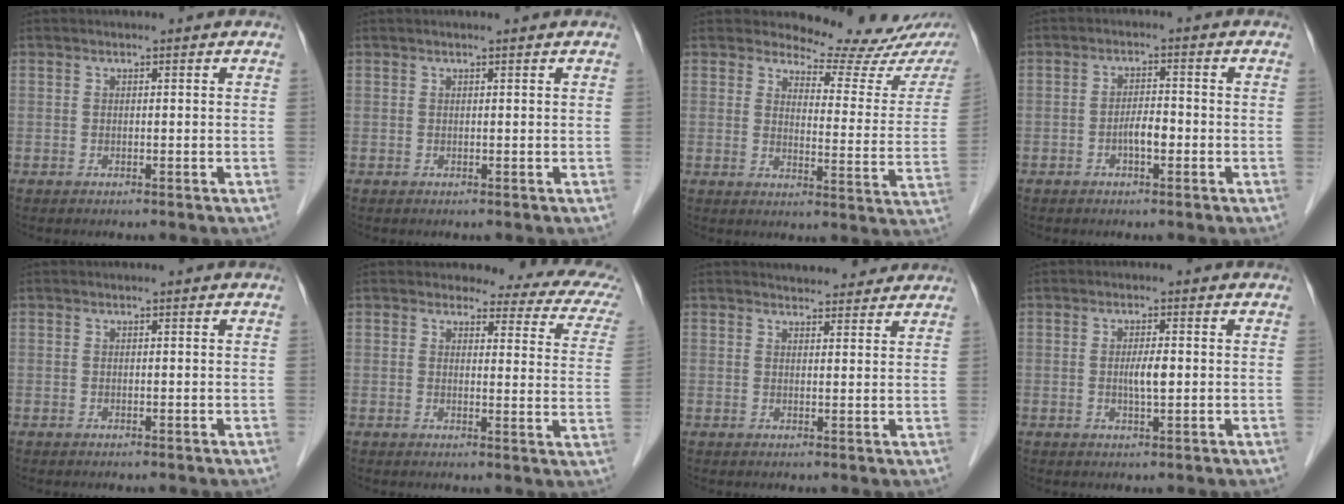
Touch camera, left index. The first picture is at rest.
{"total": 0.9, "force": [0.7, -0.1, 0.4], "torque": [-0.010, 0.010, 0.017]}
{"total": 11.7, "force": [11.3, 1.3, 2.8], "torque": [-0.019, -0.062, 0.123]}
{"total": 2.8, "force": [-1.2, 0.9, 2.4], "torque": [-0.042, 0.004, -0.021]}
{"total": 0.0}
{"total": 10.6, "force": [8.8, 3.4, 4.8], "torque": [-0.038, -0.020, 0.066]}
{"total": 6.4, "force": [6.0, 1.6, 1.2], "torque": [-0.009, 0.013, 0.068]}
{"total": 2.6, "force": [-0.2, 0.4, 2.6], "torque": [-0.051, -0.001, -0.003]}